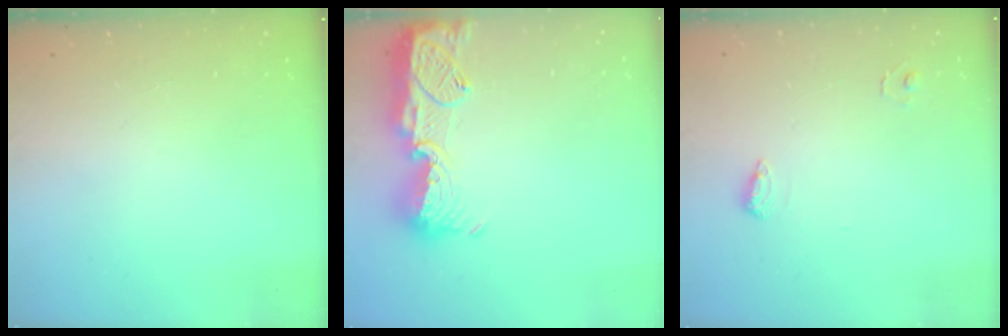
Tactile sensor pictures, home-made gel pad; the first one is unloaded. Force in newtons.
{"total": 14.9, "press": 14.9, "slide": 1.0}
{"total": 6.2, "press": 6.0, "slide": 1.2}